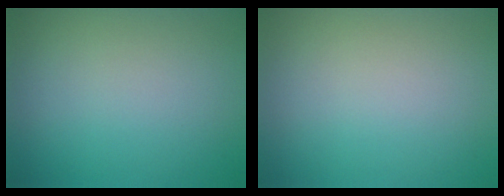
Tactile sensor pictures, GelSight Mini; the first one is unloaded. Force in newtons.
{"total": 0.0}